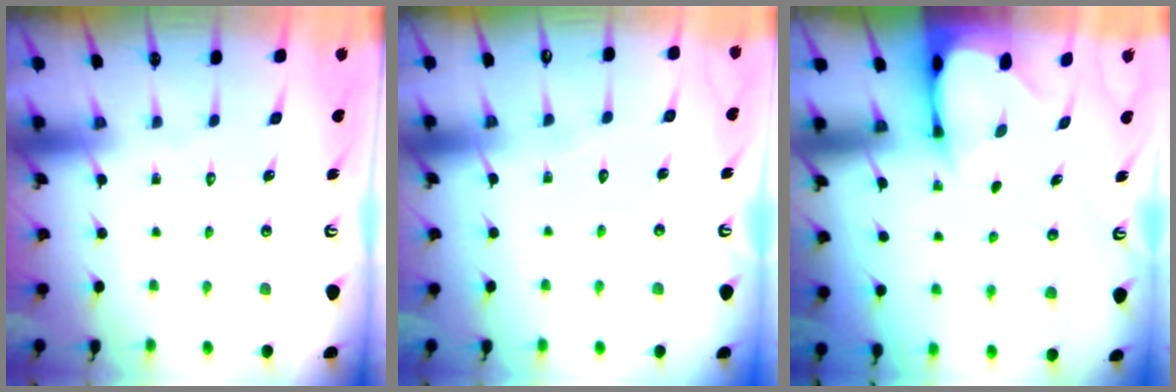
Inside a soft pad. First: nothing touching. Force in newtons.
{"total": 4.4, "press": 4.4, "slide": 0.3}
{"total": 2.7, "press": 2.7, "slide": 0.4}